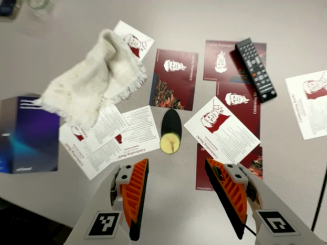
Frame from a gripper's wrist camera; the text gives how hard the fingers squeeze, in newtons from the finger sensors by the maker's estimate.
{"total": 0.7, "left": 1.2, "right": 0.2}